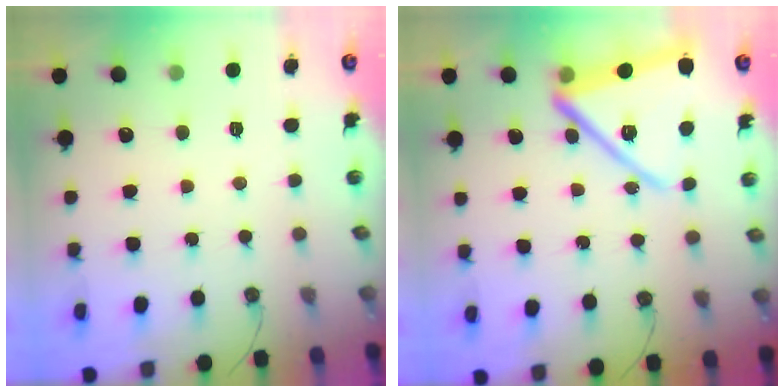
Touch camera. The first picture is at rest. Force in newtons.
{"total": 18.4, "press": 18.3, "slide": 1.6}